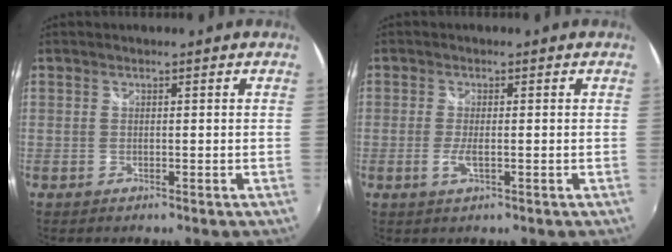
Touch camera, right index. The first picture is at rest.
{"total": 2.8, "force": [-0.8, 0.5, 2.7], "torque": [-0.058, -0.006, -0.014]}